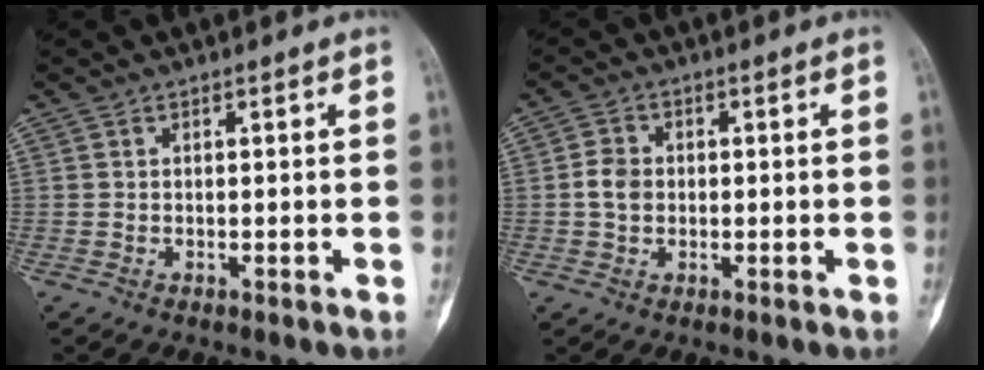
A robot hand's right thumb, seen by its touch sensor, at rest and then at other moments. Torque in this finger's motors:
{"motor_torque": [0.77, 0.33, 0.38, -0.38, 0.09]}